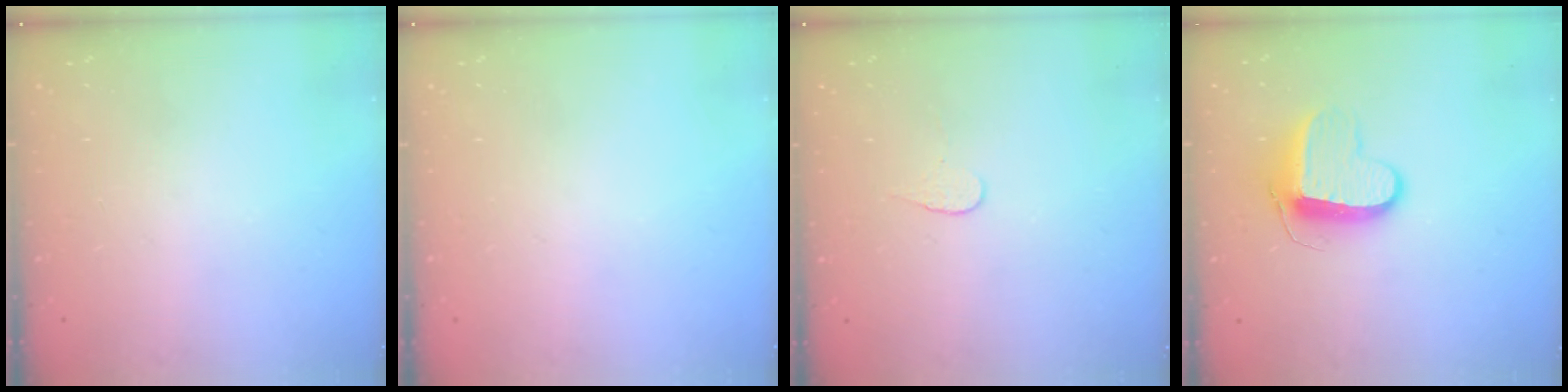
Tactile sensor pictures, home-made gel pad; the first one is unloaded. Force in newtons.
{"total": 0.0}
{"total": 3.7, "press": 3.7, "slide": 0.4}
{"total": 10.0, "press": 10.0, "slide": 0.5}